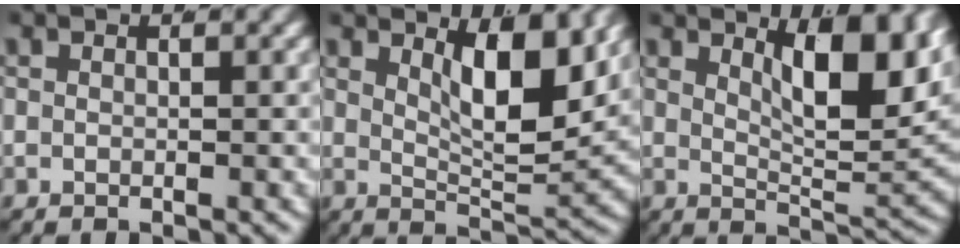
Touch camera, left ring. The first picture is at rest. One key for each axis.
{"total": 6.6, "fx": 3.2, "fy": 1.6, "fz": 5.5, "tx": -0.084, "ty": -0.024, "tz": 0.061}
{"total": 8.0, "fx": 3.8, "fy": 2.1, "fz": 6.8, "tx": -0.085, "ty": -0.012, "tz": 0.065}